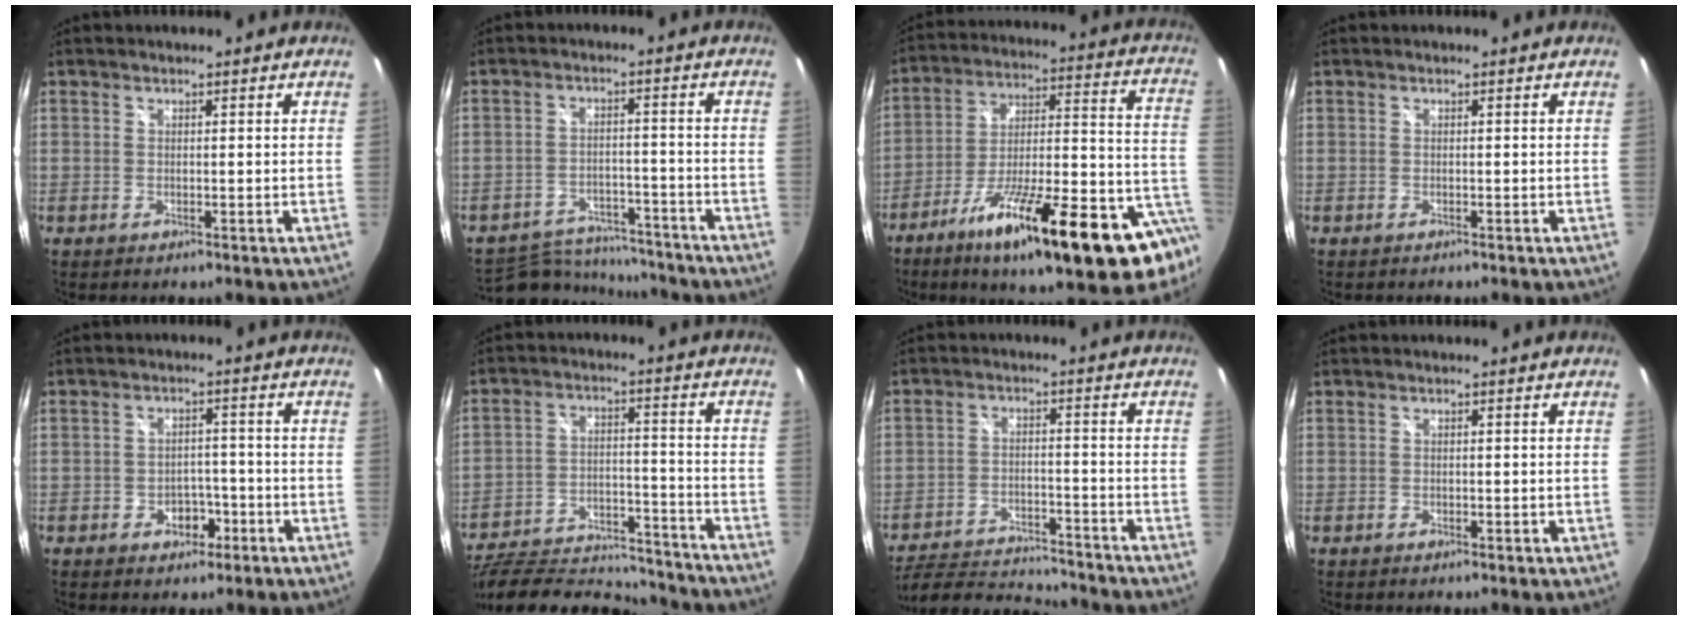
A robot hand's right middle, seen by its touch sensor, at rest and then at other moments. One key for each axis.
{"total": 12.5, "fx": -11.3, "fy": 4.5, "fz": 3.0, "tx": -0.076, "ty": 0.015, "tz": -0.155}
{"total": 27.5, "fx": -14.8, "fy": 5.3, "fz": 22.5, "tx": -0.306, "ty": -0.032, "tz": -0.227}
{"total": 0.0}
{"total": 4.0, "fx": -1.9, "fy": 3.0, "fz": 1.8, "tx": -0.034, "ty": 0.011, "tz": -0.017}
{"total": 23.2, "fx": -20.4, "fy": 6.9, "fz": 8.6, "tx": -0.173, "ty": 0.000, "tz": -0.290}
{"total": 13.1, "fx": -12.0, "fy": 3.0, "fz": 4.4, "tx": -0.107, "ty": -0.006, "tz": -0.190}
{"total": 0.0}